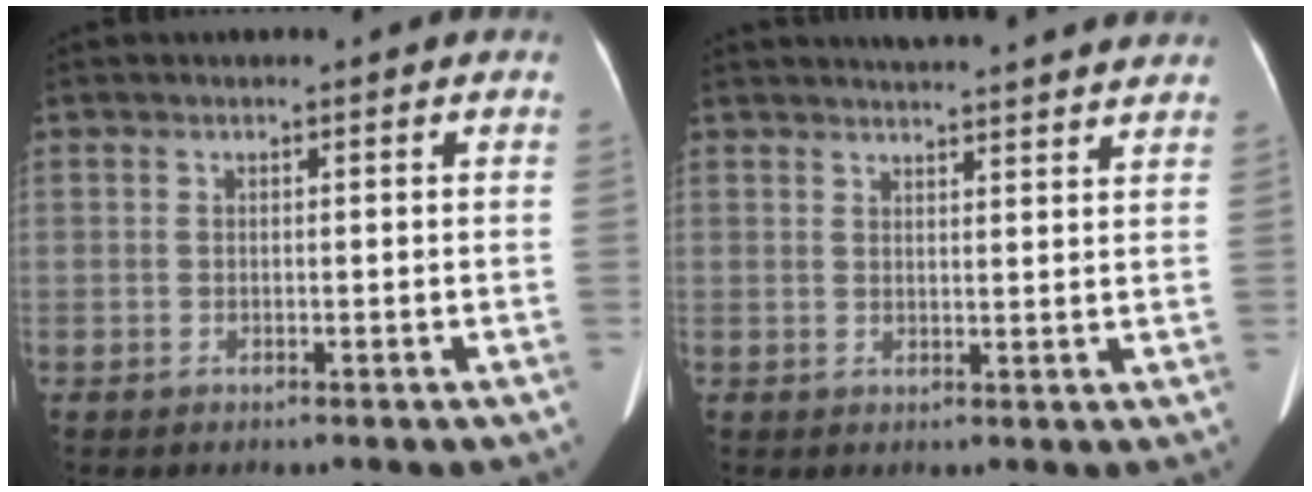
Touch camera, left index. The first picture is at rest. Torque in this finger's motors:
{"motor_torque": [0.14, -1.13, 0.07, 0.06]}